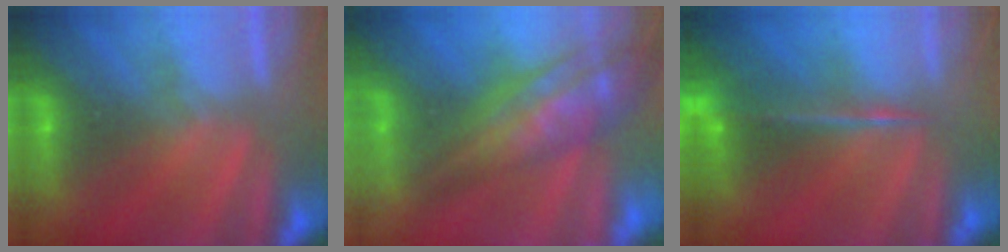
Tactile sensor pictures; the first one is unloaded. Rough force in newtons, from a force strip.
{"total": 5.6}
{"total": 5.9}